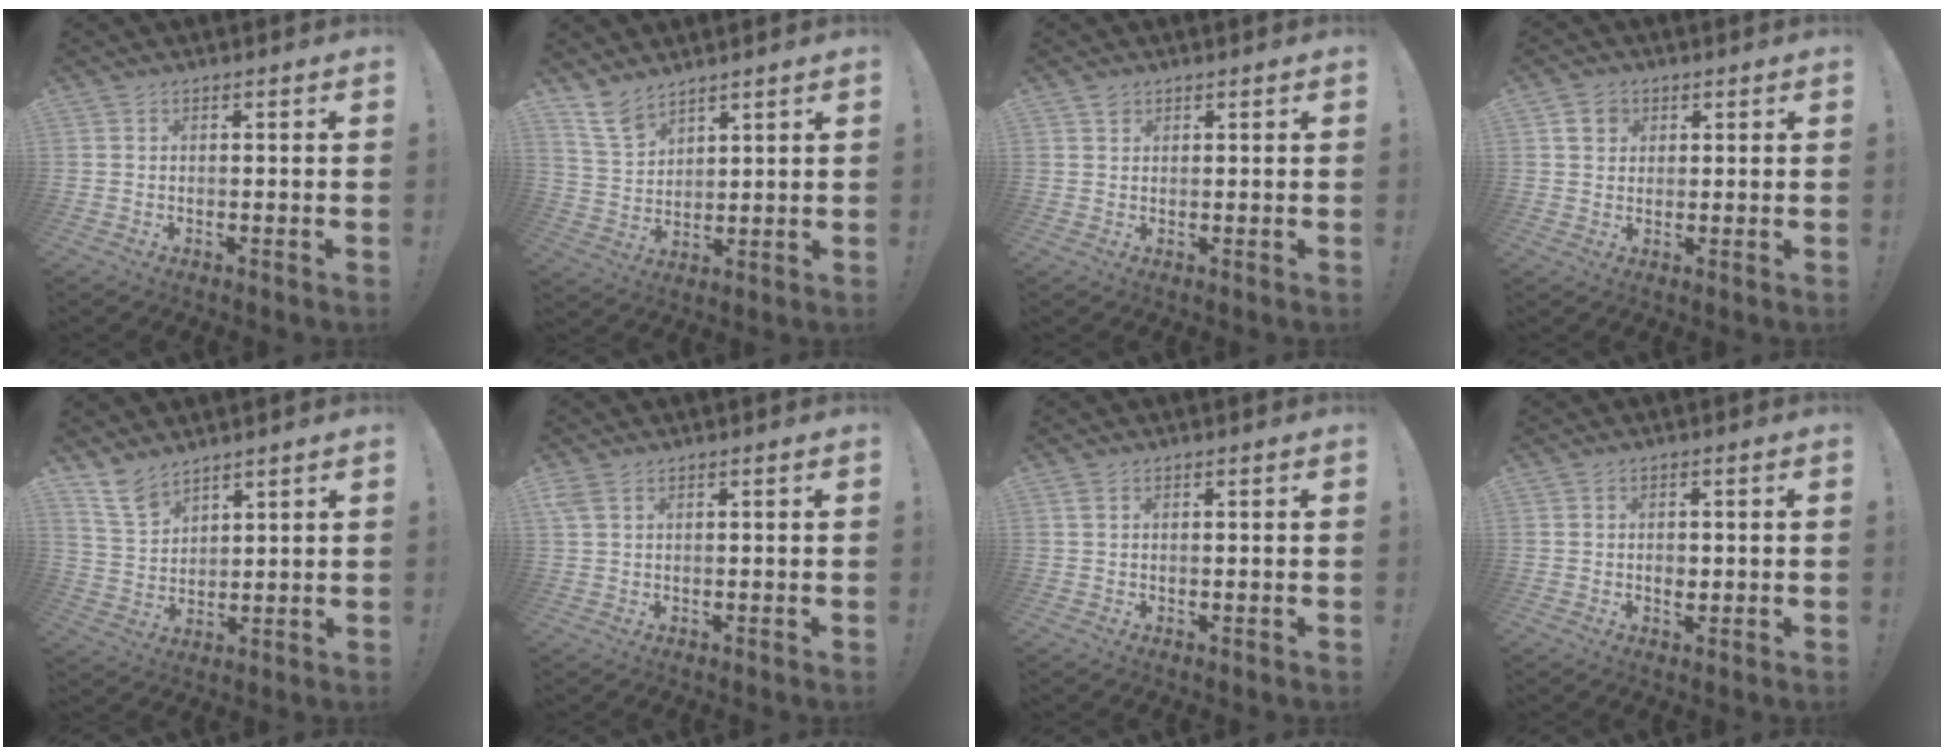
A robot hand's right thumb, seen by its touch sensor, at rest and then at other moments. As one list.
[{"total": 8.7, "force": [7.0, 4.2, 3.1], "torque": [-0.068, -0.042, 0.139]}, {"total": 1.3, "force": [1.0, 0.9, 0.0], "torque": [0.002, -0.003, 0.018]}, {"total": 4.9, "force": [2.0, 4.1, 1.9], "torque": [-0.025, -0.001, 0.039]}, {"total": 9.1, "force": [7.3, 4.3, 3.2], "torque": [-0.070, -0.044, 0.146]}, {"total": 2.8, "force": [1.3, 1.4, 2.0], "torque": [-0.045, 0.004, 0.027]}, {"total": 1.0, "force": [0.5, 0.6, 0.7], "torque": [-0.008, 0.001, 0.008]}, {"total": 2.1, "force": [-0.4, 1.6, 1.2], "torque": [-0.008, -0.002, -0.009]}]